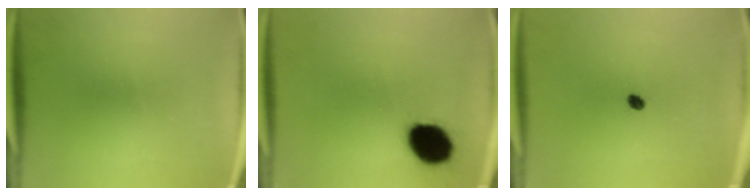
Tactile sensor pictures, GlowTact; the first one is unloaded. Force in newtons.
{"total": 14.2}
{"total": 1.7}